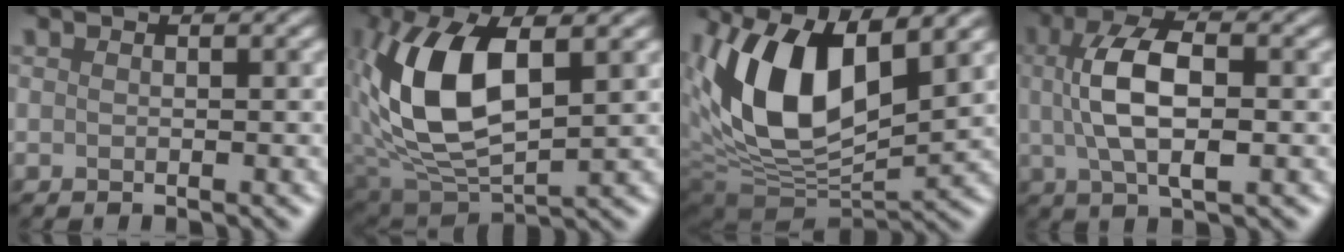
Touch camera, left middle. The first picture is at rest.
{"total": 9.6, "force": [2.1, 4.8, 8.0], "torque": [-0.185, 0.009, 0.034]}
{"total": 10.8, "force": [4.3, 5.4, 8.3], "torque": [-0.176, -0.007, 0.074]}
{"total": 5.8, "force": [1.0, 2.1, 5.3], "torque": [-0.104, 0.010, 0.009]}